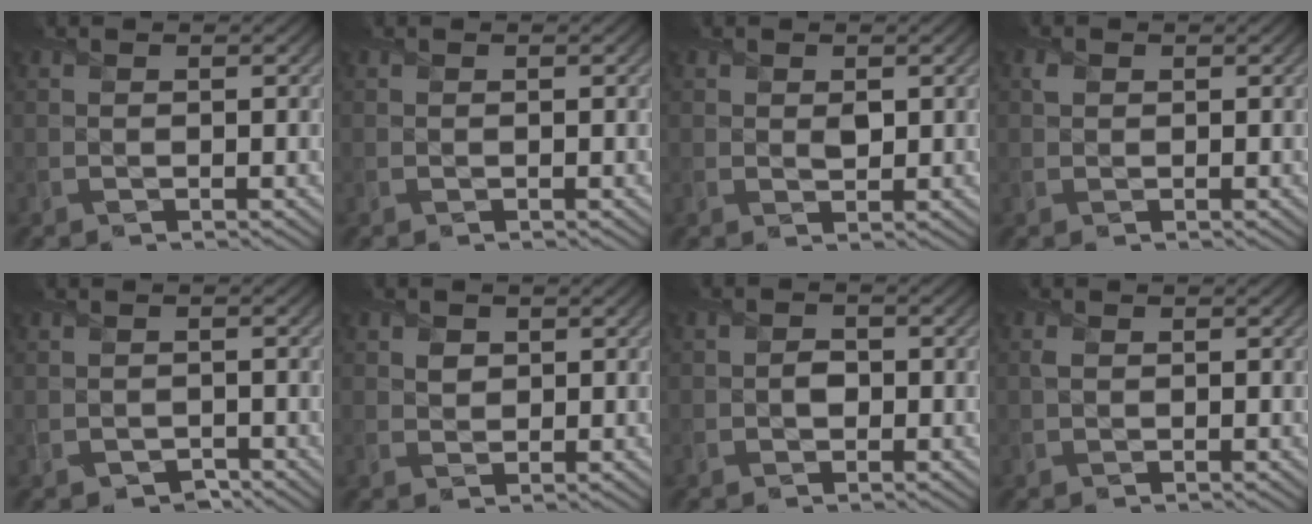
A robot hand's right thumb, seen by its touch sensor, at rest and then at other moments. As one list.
[{"total": 0.0}, {"total": 1.3, "force": [0.4, 0.9, 0.8], "torque": [-0.014, -0.007, 0.011]}, {"total": 0.7, "force": [0.4, 0.5, 0.1], "torque": [-0.004, 0.001, 0.004]}, {"total": 1.8, "force": [-1.2, 1.2, 0.4], "torque": [-0.006, -0.009, -0.022]}, {"total": 1.5, "force": [0.7, 1.3, 0.5], "torque": [-0.012, -0.003, 0.014]}, {"total": 1.4, "force": [-0.4, 1.1, 0.7], "torque": [-0.012, -0.001, -0.012]}, {"total": 0.6, "force": [0.2, 0.4, 0.4], "torque": [-0.011, 0.003, 0.000]}]